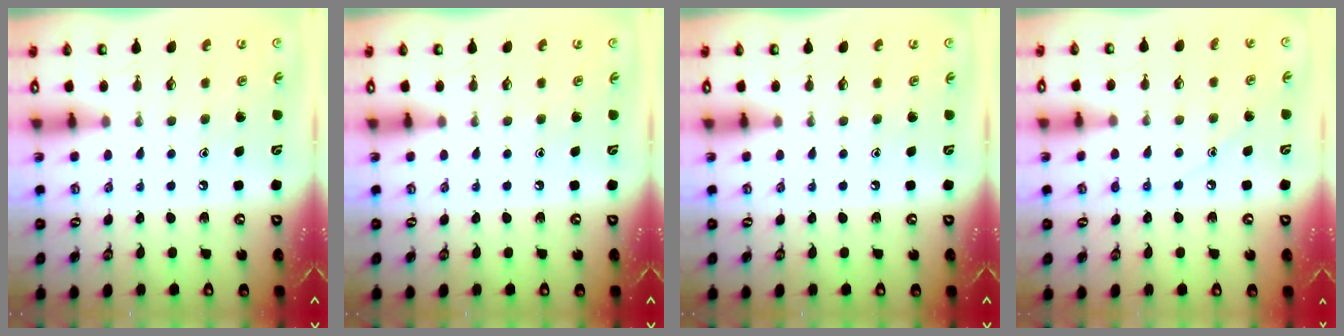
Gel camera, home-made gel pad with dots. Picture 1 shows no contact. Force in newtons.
{"total": 0.0}
{"total": 0.0}
{"total": 6.8, "press": 6.8, "slide": 0.6}